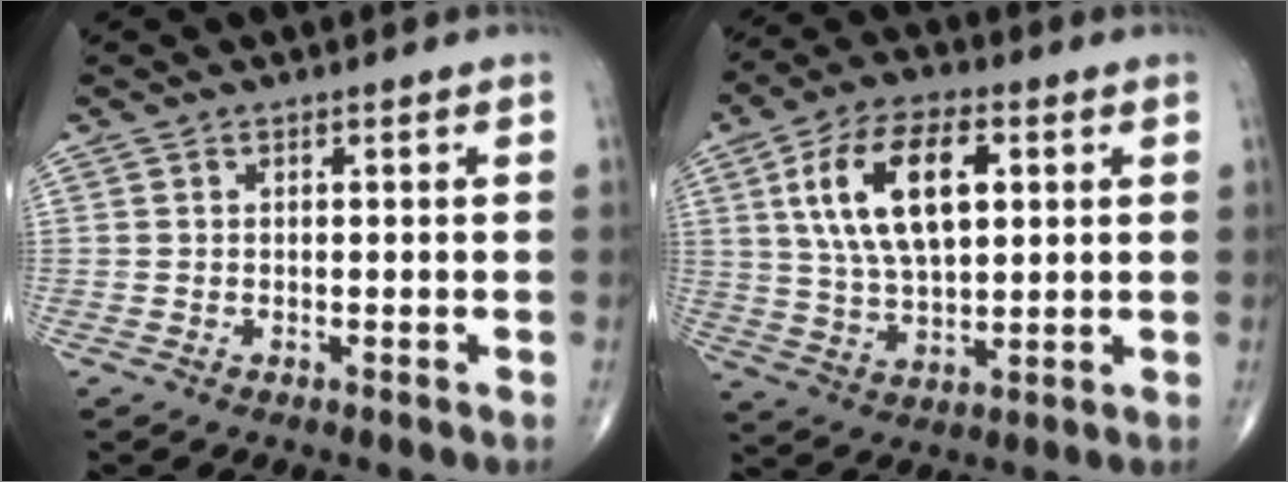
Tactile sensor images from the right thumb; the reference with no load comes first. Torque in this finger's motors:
{"motor_torque": [-0.10, 0.63, 1.17, 0.21, 0.05]}